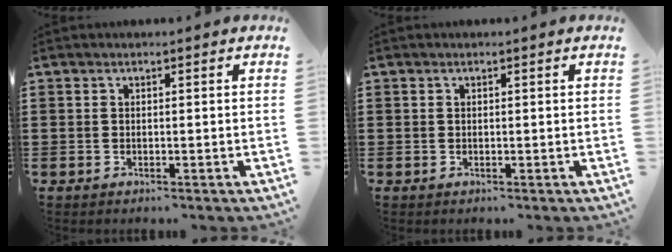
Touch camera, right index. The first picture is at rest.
{"total": 0.0}